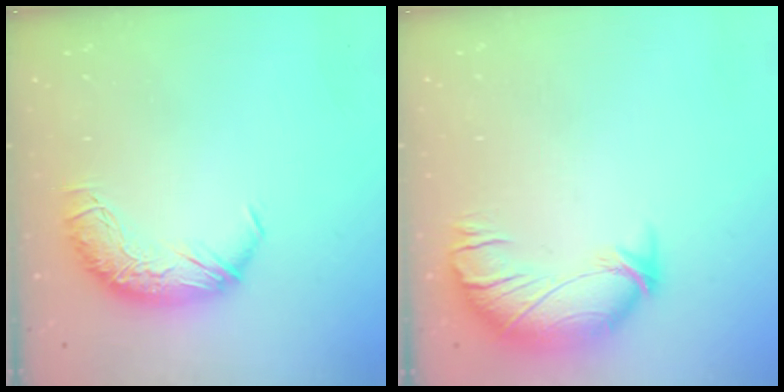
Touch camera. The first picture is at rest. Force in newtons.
{"total": 3.2, "press": 2.5, "slide": 2.0}